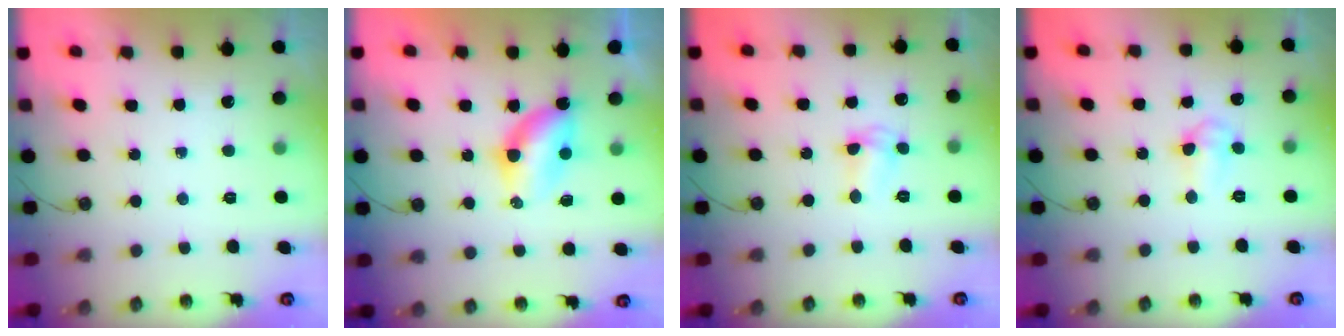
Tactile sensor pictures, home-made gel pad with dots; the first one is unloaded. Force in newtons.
{"total": 8.8, "press": 7.7, "slide": 4.2}
{"total": 3.7, "press": 3.7, "slide": 0.3}
{"total": 5.3, "press": 5.1, "slide": 1.5}